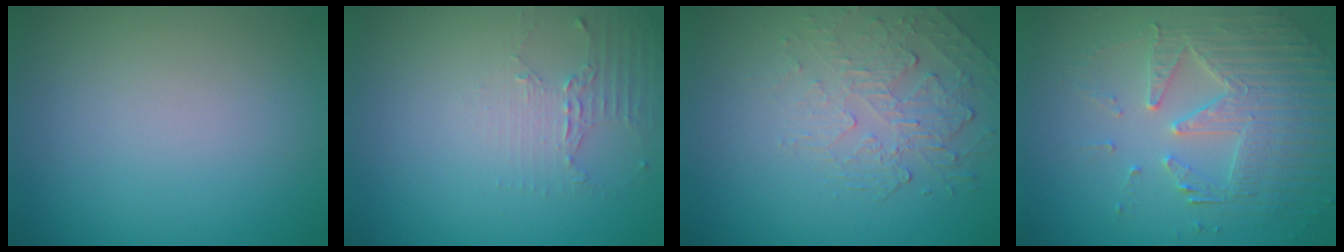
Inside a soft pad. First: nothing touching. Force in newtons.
{"total": 2.1, "press": 1.5, "slide": 1.5}
{"total": 2.2, "press": 1.4, "slide": 1.7}
{"total": 4.9, "press": 4.3, "slide": 2.3}